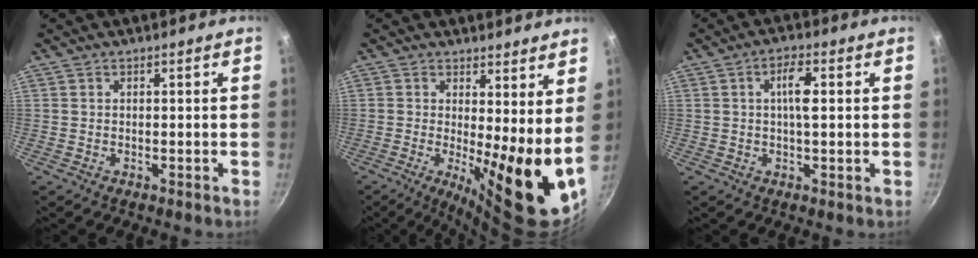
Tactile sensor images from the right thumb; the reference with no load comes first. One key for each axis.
{"total": 12.9, "fx": 0.3, "fy": 3.9, "fz": 12.3, "tx": -0.160, "ty": -0.025, "tz": 0.010}
{"total": 5.0, "fx": 0.7, "fy": 1.6, "fz": 4.7, "tx": -0.084, "ty": 0.006, "tz": 0.010}